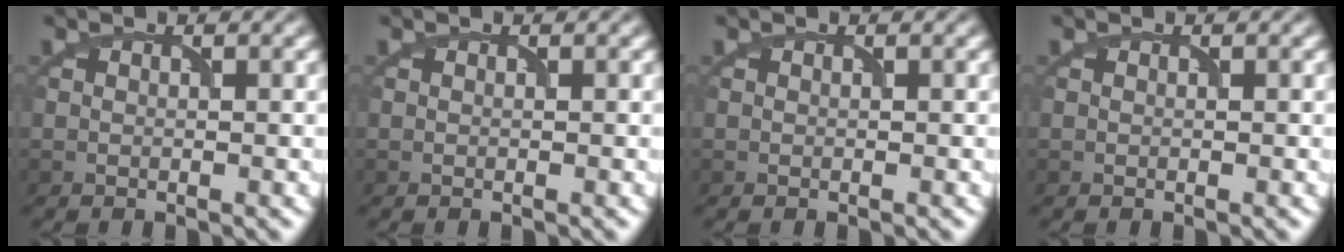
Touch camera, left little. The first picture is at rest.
{"total": 0.0}
{"total": 0.0}
{"total": 0.0}